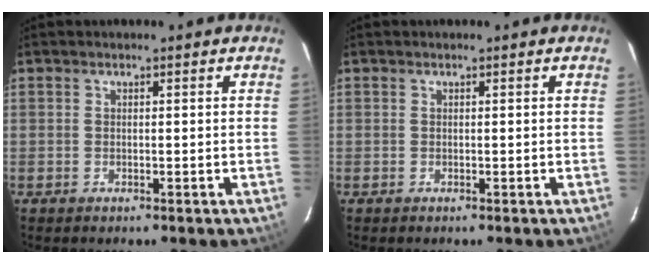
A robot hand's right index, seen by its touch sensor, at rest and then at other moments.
{"total": 0.0}